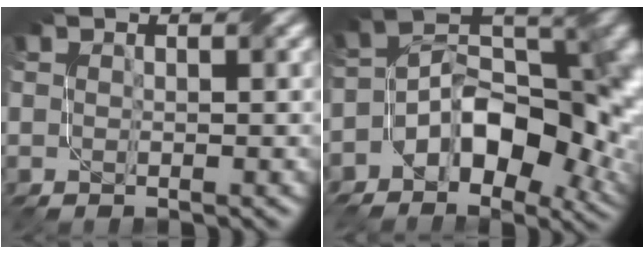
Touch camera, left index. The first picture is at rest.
{"total": 11.3, "force": [-3.5, 6.5, 8.5], "torque": [-0.121, 0.007, -0.065]}